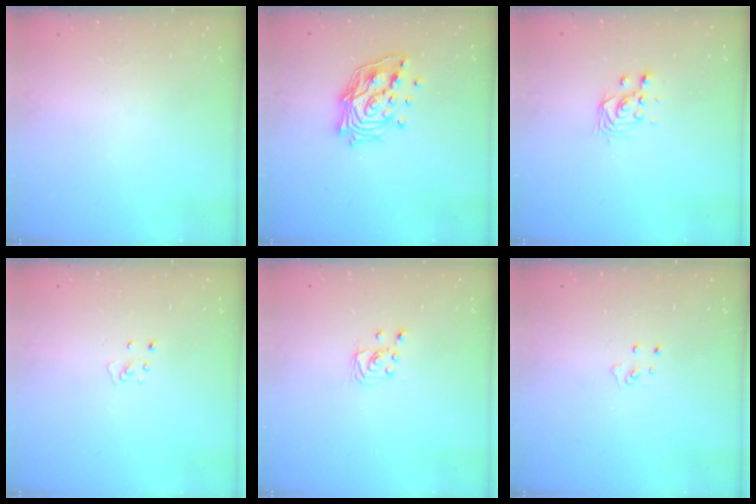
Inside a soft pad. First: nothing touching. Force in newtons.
{"total": 15.1, "press": 14.9, "slide": 1.9}
{"total": 2.8, "press": 2.8, "slide": 0.2}
{"total": 3.3, "press": 3.3, "slide": 0.3}
{"total": 2.3, "press": 2.2, "slide": 0.3}
{"total": 4.1, "press": 4.1, "slide": 0.4}